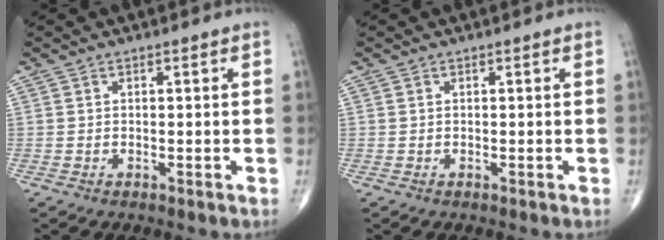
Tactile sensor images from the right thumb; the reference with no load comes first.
{"total": 0.0}